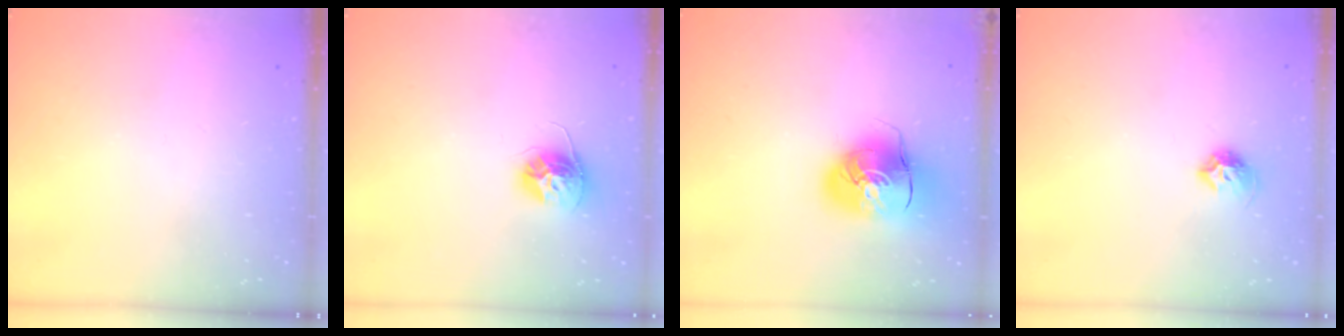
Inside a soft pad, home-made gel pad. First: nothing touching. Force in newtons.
{"total": 11.3, "press": 11.2, "slide": 0.8}
{"total": 11.4, "press": 11.3, "slide": 1.8}
{"total": 7.0, "press": 6.9, "slide": 0.8}